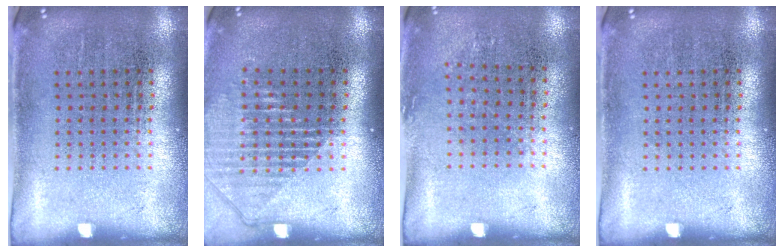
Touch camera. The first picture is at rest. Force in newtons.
{"total": 1.3, "press": 1.2, "slide": 0.6}
{"total": 0.8, "press": 0.6, "slide": 0.5}
{"total": 0.0}